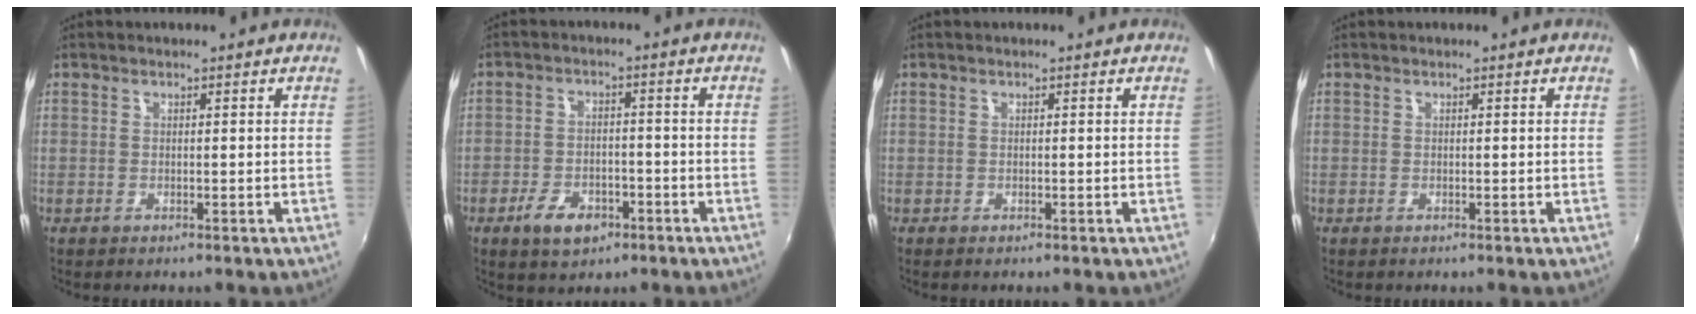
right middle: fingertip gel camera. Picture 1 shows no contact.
{"total": 6.4, "force": [-3.9, 3.2, 3.9], "torque": [-0.096, -0.005, -0.064]}
{"total": 0.8, "force": [0.1, -0.8, -0.2], "torque": [0.007, -0.005, 0.001]}
{"total": 0.0}